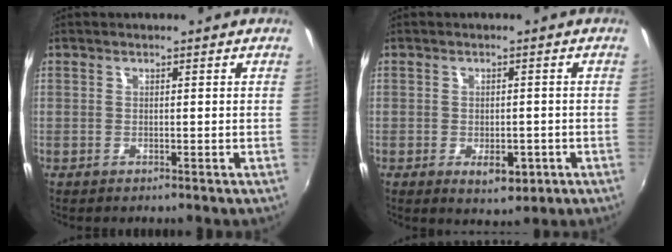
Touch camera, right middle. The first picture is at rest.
{"total": 5.0, "force": [-1.9, 2.7, 3.7], "torque": [-0.067, -0.011, -0.022]}